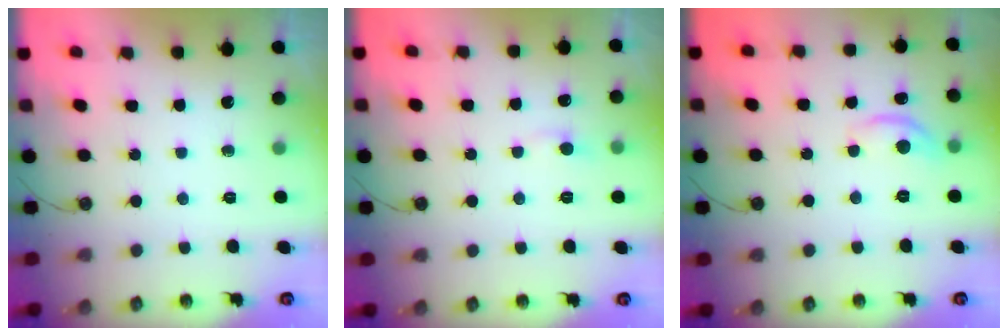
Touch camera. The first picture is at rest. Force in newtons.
{"total": 0.7, "press": 0.6, "slide": 0.5}
{"total": 5.5, "press": 5.5, "slide": 0.5}